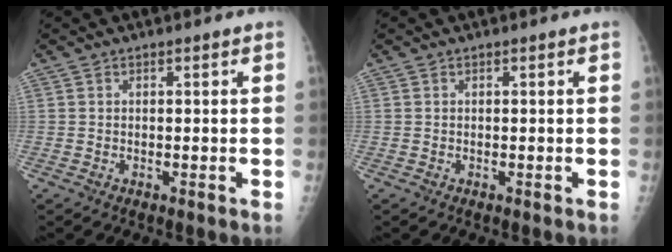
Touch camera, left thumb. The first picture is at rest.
{"total": 0.0}